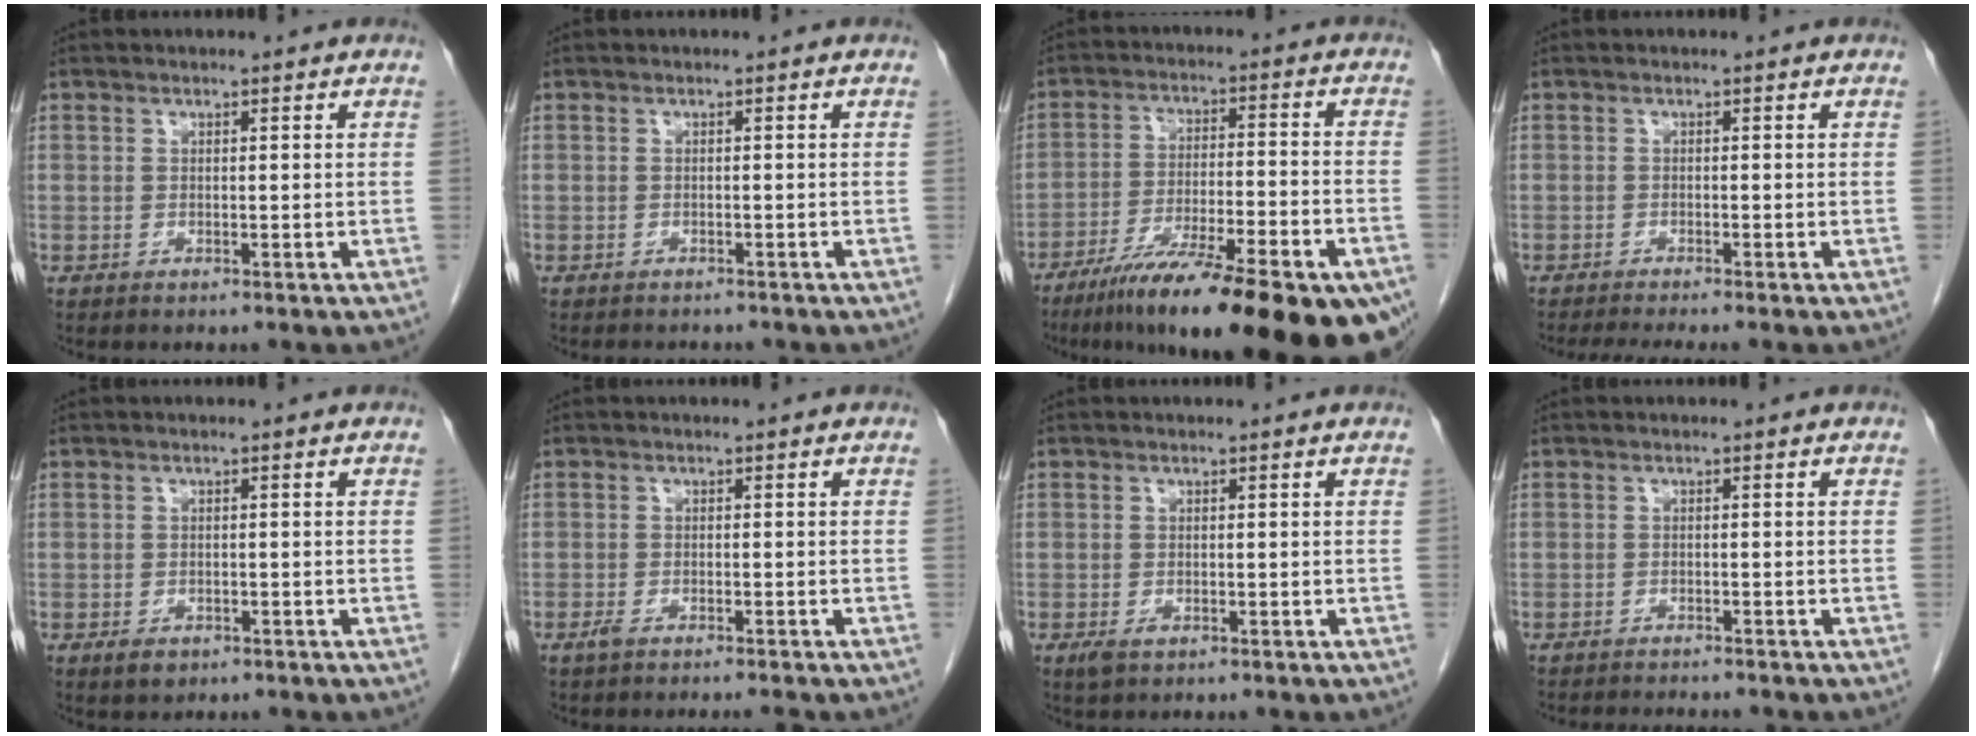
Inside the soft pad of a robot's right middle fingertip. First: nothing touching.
{"total": 2.3, "force": [-2.1, 0.9, 0.4], "torque": [-0.005, -0.003, -0.026]}
{"total": 25.4, "force": [-18.2, 3.6, 17.3], "torque": [-0.204, -0.028, -0.271]}
{"total": 4.1, "force": [-3.5, -0.5, 2.1], "torque": [-0.029, -0.011, -0.057]}
{"total": 1.8, "force": [-1.1, 1.2, 0.9], "torque": [-0.018, 0.001, -0.008]}
{"total": 3.1, "force": [-2.6, 0.1, 1.6], "torque": [-0.026, -0.004, -0.040]}
{"total": 1.5, "force": [-0.7, 0.7, 1.1], "torque": [-0.024, -0.002, -0.007]}
{"total": 5.0, "force": [-4.7, 0.4, 1.6], "torque": [-0.017, -0.010, -0.067]}